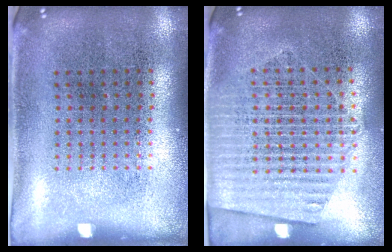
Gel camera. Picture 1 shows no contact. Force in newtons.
{"total": 1.6, "press": 1.5, "slide": 0.6}